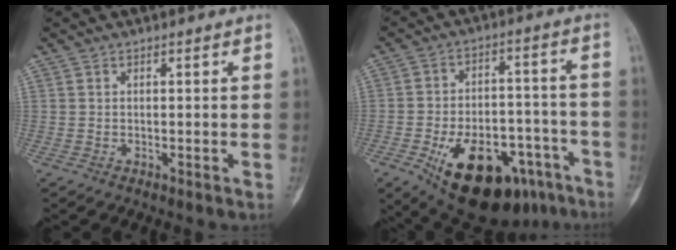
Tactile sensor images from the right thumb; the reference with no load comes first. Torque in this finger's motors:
{"motor_torque": [1.09, 0.18, 1.98, -0.79, 0.51]}